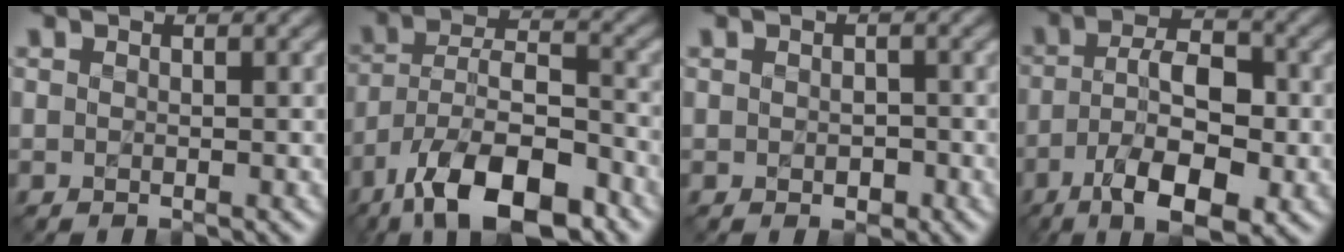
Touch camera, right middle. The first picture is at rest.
{"total": 11.6, "force": [-7.3, 4.7, 7.7], "torque": [-0.138, 0.004, -0.136]}
{"total": 1.0, "force": [-0.2, 0.7, 0.7], "torque": [-0.009, 0.000, -0.003]}
{"total": 8.7, "force": [-3.4, 3.6, 7.1], "torque": [-0.126, 0.005, -0.059]}